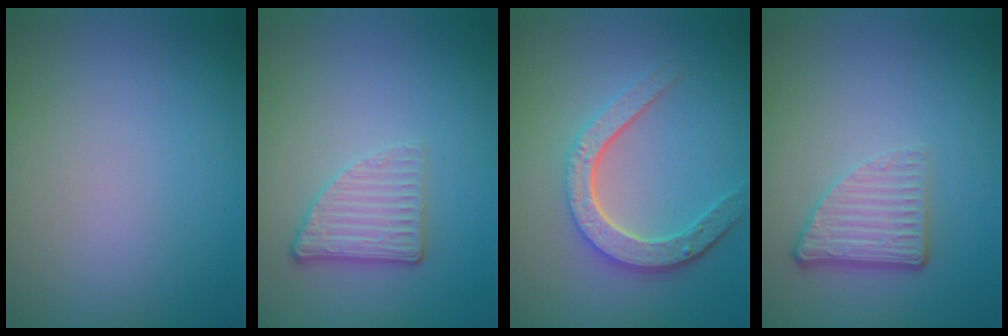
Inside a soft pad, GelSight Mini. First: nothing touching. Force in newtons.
{"total": 2.7, "press": 2.3, "slide": 1.4}
{"total": 4.6, "press": 3.5, "slide": 3.0}
{"total": 3.0, "press": 2.1, "slide": 2.1}